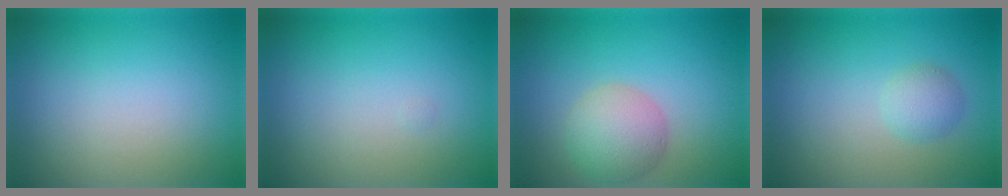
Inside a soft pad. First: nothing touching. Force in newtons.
{"total": 0.0}
{"total": 4.3, "press": 4.3, "slide": 0.4}
{"total": 1.8, "press": 1.8, "slide": 0.1}